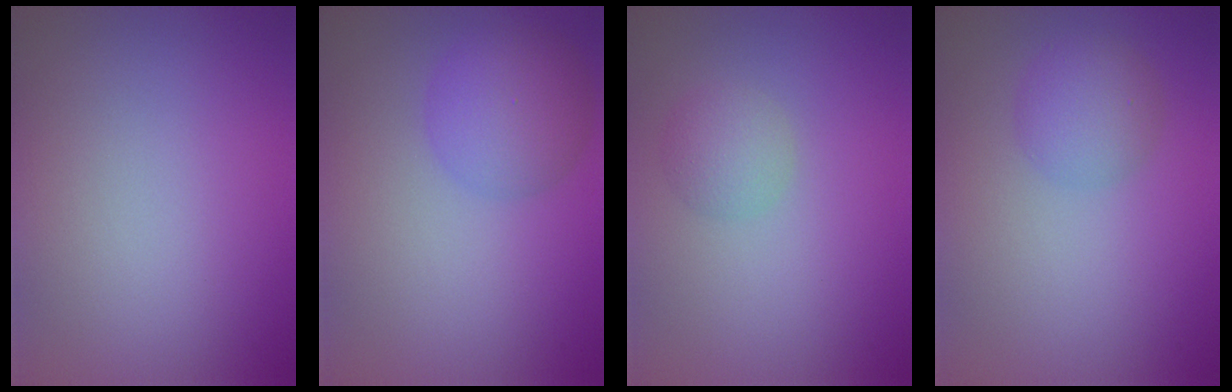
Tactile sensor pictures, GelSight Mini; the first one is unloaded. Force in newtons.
{"total": 4.4, "press": 4.4, "slide": 0.2}
{"total": 2.0, "press": 2.0, "slide": 0.0}
{"total": 2.8, "press": 2.8, "slide": 0.0}